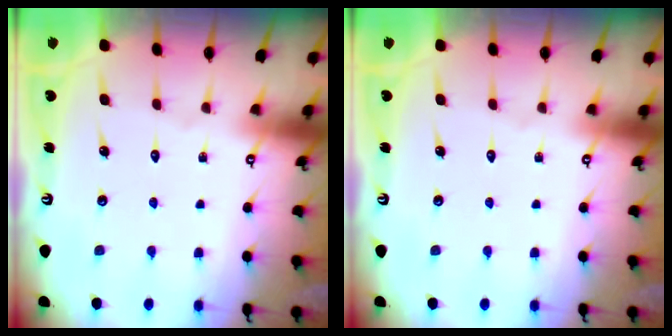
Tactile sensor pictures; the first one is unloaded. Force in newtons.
{"total": 0.0}